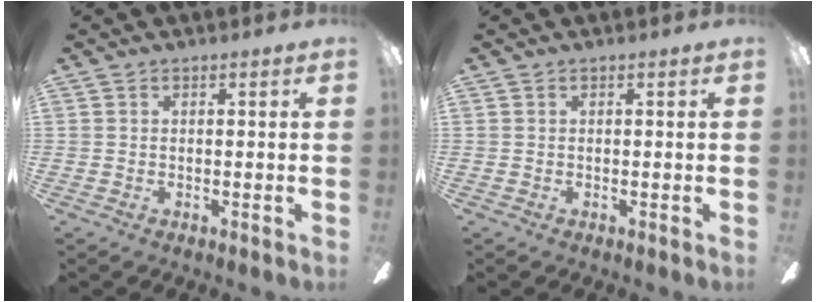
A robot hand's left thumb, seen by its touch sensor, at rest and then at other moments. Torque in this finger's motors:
{"motor_torque": [0.00, 0.00, 0.00, 0.00, 0.00]}